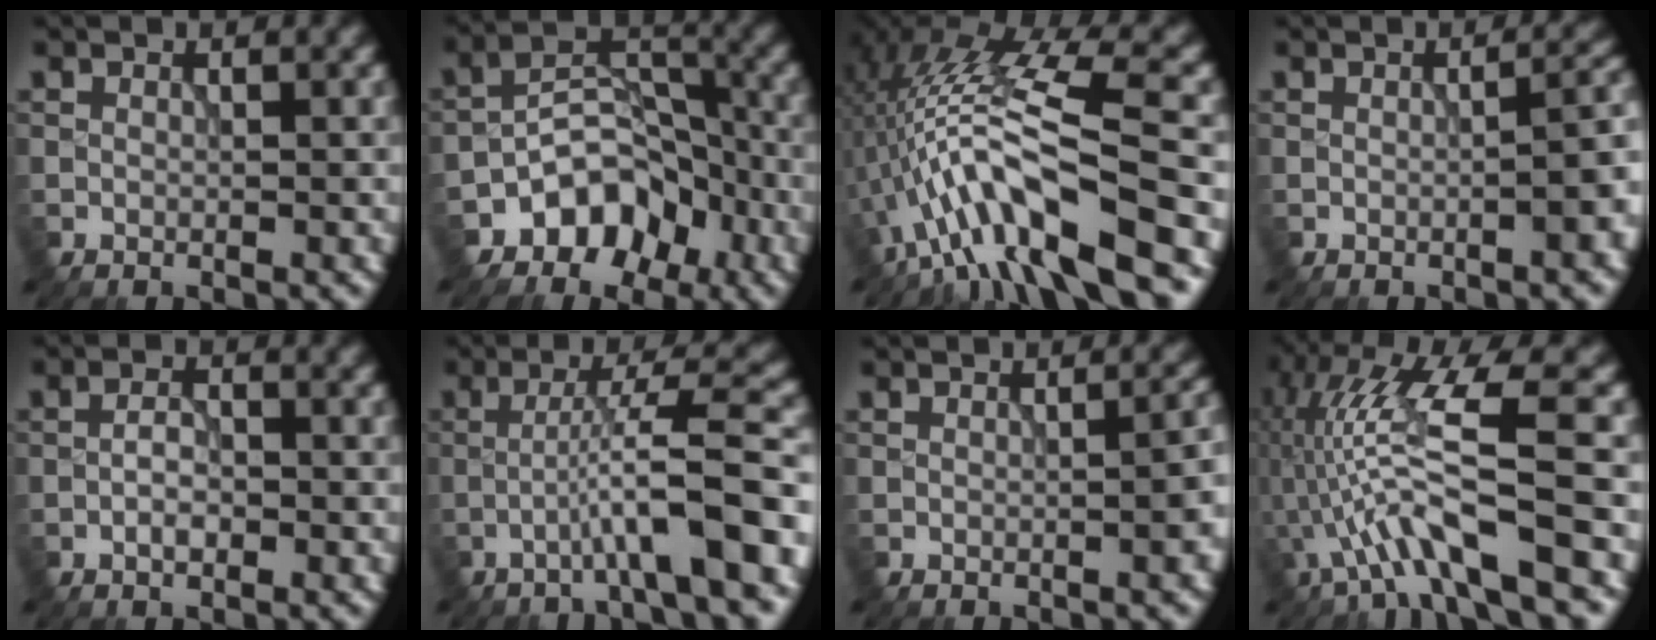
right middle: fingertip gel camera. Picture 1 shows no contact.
{"total": 5.9, "force": [-3.6, 3.9, 2.6], "torque": [-0.020, 0.006, -0.066]}
{"total": 11.0, "force": [-2.9, 3.0, 10.1], "torque": [-0.181, 0.021, -0.051]}
{"total": 4.9, "force": [-0.5, 1.8, 4.5], "torque": [-0.038, 0.003, 0.002]}
{"total": 2.0, "force": [-0.7, 1.0, 1.6], "torque": [-0.029, 0.000, -0.016]}
{"total": 7.3, "force": [-2.5, 0.7, 6.8], "torque": [-0.101, 0.028, -0.047]}
{"total": 4.1, "force": [-0.3, 1.8, 3.7], "torque": [-0.020, 0.004, 0.006]}
{"total": 9.9, "force": [-2.8, 1.8, 9.3], "torque": [-0.184, 0.015, -0.046]}